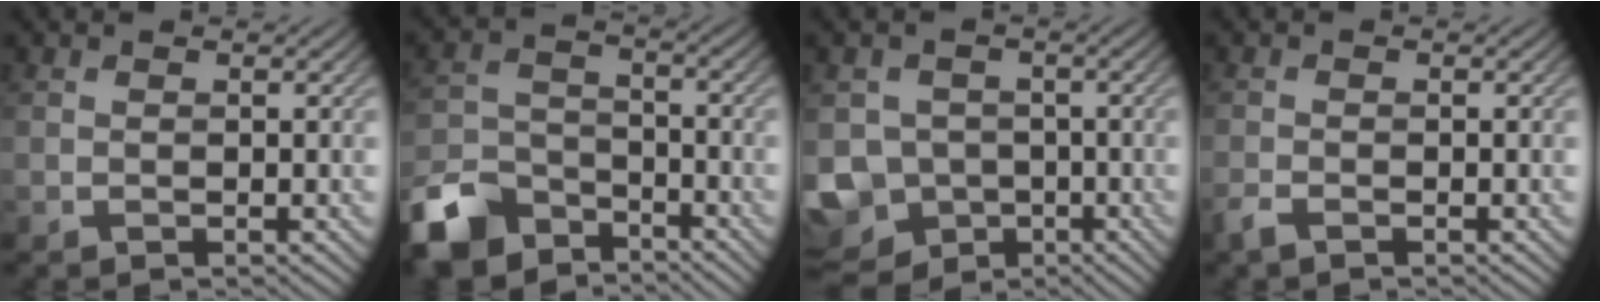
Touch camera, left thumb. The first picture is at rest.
{"total": 9.8, "force": [-7.7, 4.7, 3.8], "torque": [-0.090, -0.010, -0.156]}
{"total": 9.3, "force": [-4.2, 7.8, 3.0], "torque": [-0.087, -0.030, -0.070]}
{"total": 1.6, "force": [-1.2, 0.4, 0.9], "torque": [-0.026, -0.006, -0.028]}